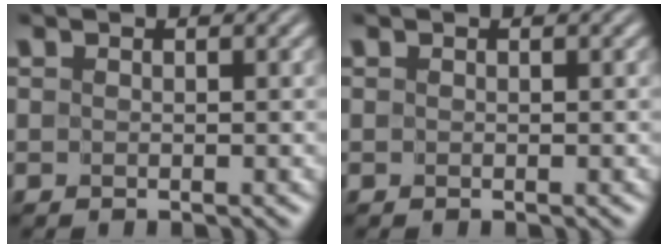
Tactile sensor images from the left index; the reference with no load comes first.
{"total": 0.0}